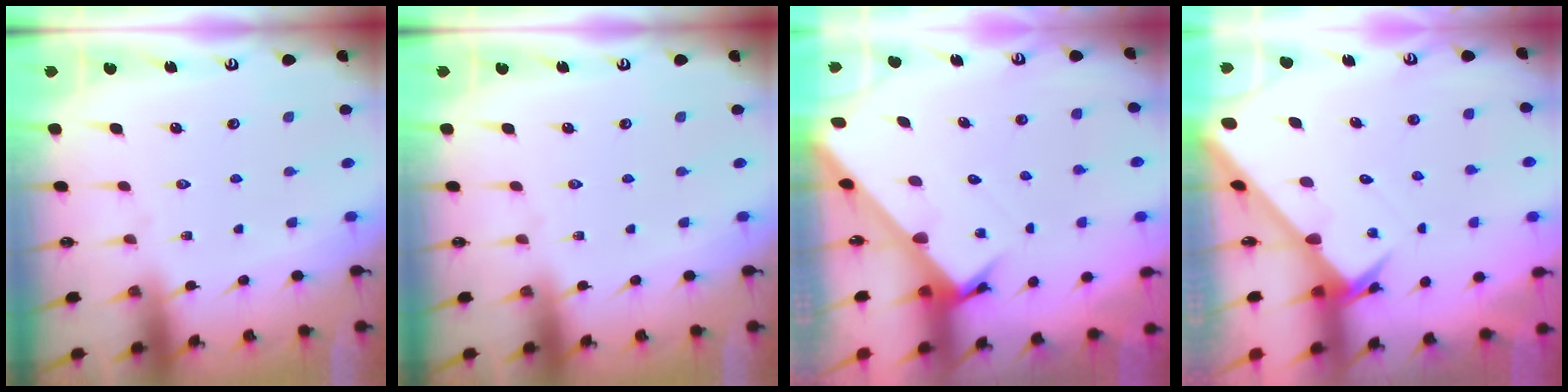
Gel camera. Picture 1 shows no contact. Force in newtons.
{"total": 0.0}
{"total": 3.0, "press": 3.0, "slide": 0.2}
{"total": 2.7, "press": 2.7, "slide": 0.1}